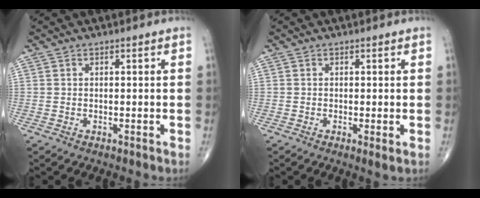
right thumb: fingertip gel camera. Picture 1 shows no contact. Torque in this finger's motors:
{"motor_torque": [-0.29, -0.01, 0.01, 0.06, -0.03]}